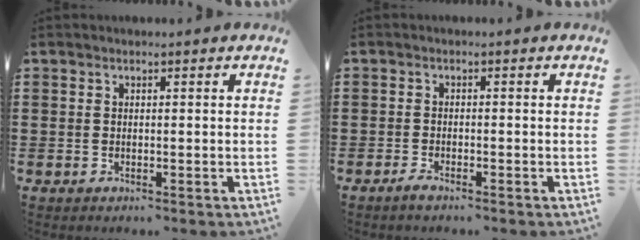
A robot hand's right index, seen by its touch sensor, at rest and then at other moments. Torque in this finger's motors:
{"motor_torque": [-0.14, 0.20, -0.02, 0.00]}